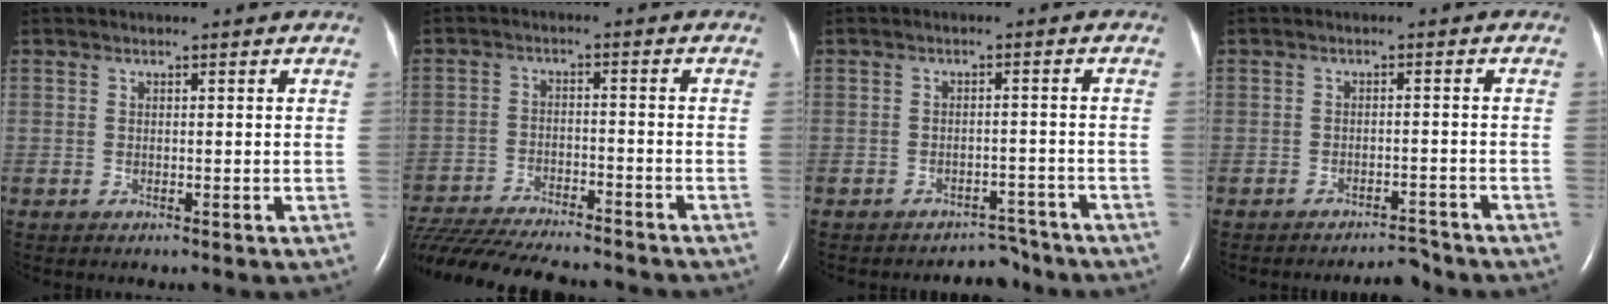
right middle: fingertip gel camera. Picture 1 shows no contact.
{"total": 19.9, "force": [-17.8, 3.1, 8.4], "torque": [-0.189, -0.040, -0.268]}
{"total": 4.0, "force": [-3.7, 1.4, -0.4], "torque": [0.007, 0.012, -0.051]}
{"total": 2.8, "force": [-2.8, 0.1, 0.2], "torque": [0.000, -0.008, -0.041]}